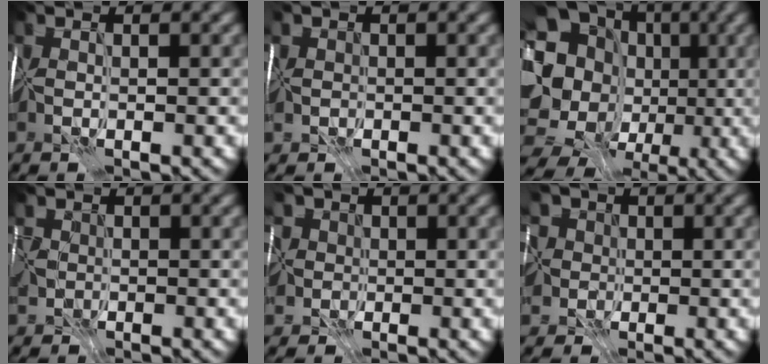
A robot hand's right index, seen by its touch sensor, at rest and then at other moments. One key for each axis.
{"total": 1.5, "fx": -0.6, "fy": 1.4, "fz": -0.1, "tx": -0.005, "ty": -0.001, "tz": -0.013}
{"total": 15.9, "fx": -1.1, "fy": 14.9, "fz": 5.5, "tx": -0.115, "ty": 0.016, "tz": -0.033}
{"total": 1.4, "fx": -0.5, "fy": 1.0, "fz": -0.9, "tx": 0.019, "ty": -0.002, "tz": -0.010}
{"total": 5.2, "fx": 1.1, "fy": 4.9, "fz": 1.2, "tx": -0.025, "ty": 0.022, "tz": -0.024}
{"total": 7.3, "fx": 1.7, "fy": 6.6, "fz": 2.5, "tx": -0.044, "ty": 0.029, "tz": -0.026}